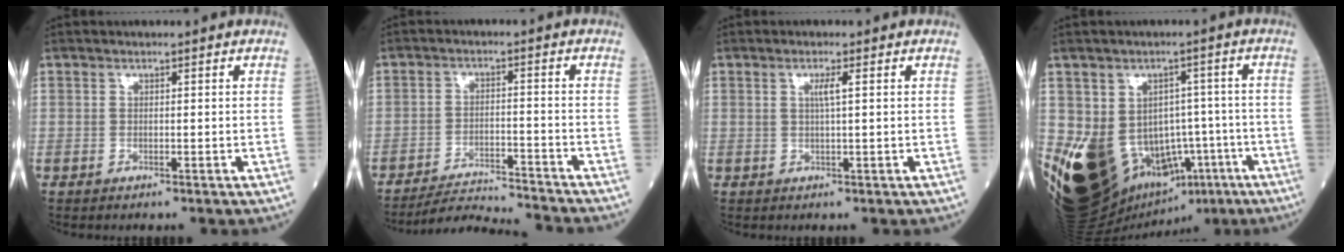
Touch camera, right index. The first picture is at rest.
{"total": 9.8, "force": [-9.6, -1.3, 1.1], "torque": [-0.015, -0.007, -0.159]}
{"total": 1.9, "force": [0.6, -0.2, 1.9], "torque": [-0.036, -0.001, 0.009]}
{"total": 21.0, "force": [-7.4, 14.9, 12.8], "torque": [-0.243, 0.012, -0.083]}